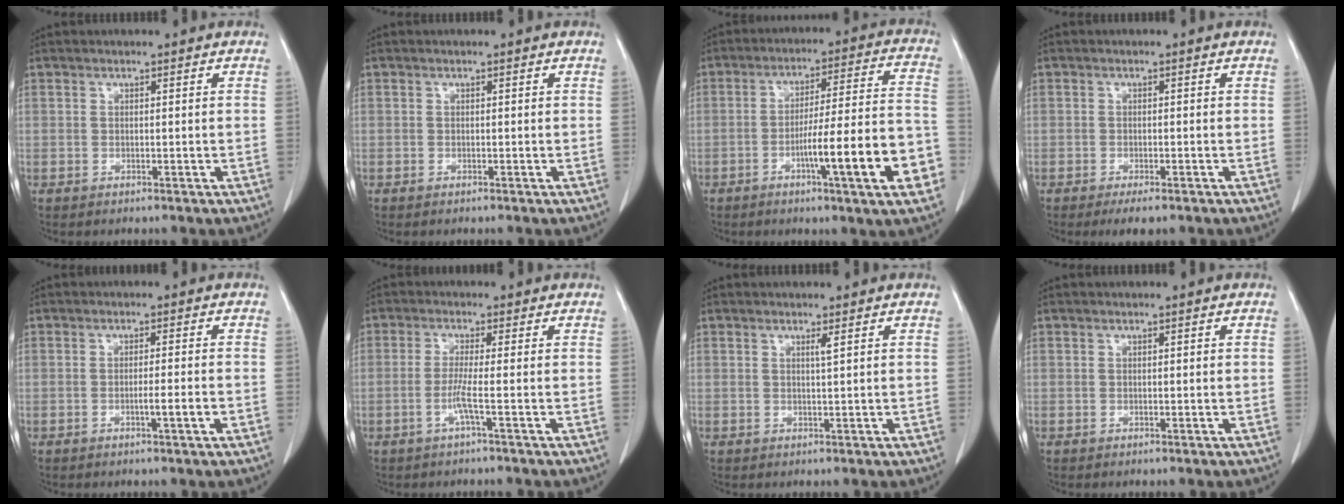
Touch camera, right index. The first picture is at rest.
{"total": 0.0}
{"total": 15.9, "force": [-5.8, 0.4, 14.8], "torque": [-0.200, 0.008, -0.085]}
{"total": 2.8, "force": [-2.0, 1.0, 1.8], "torque": [-0.025, -0.003, -0.025]}
{"total": 2.7, "force": [-1.0, -0.4, 2.5], "torque": [-0.039, -0.002, -0.019]}
{"total": 3.0, "force": [-1.1, -0.9, 2.6], "torque": [-0.057, -0.005, -0.026]}
{"total": 0.9, "force": [0.4, -0.2, 0.7], "torque": [-0.020, -0.005, 0.011]}
{"total": 0.0}